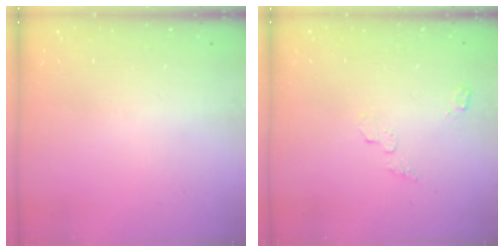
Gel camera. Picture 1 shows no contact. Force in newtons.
{"total": 4.1, "press": 4.1, "slide": 0.3}